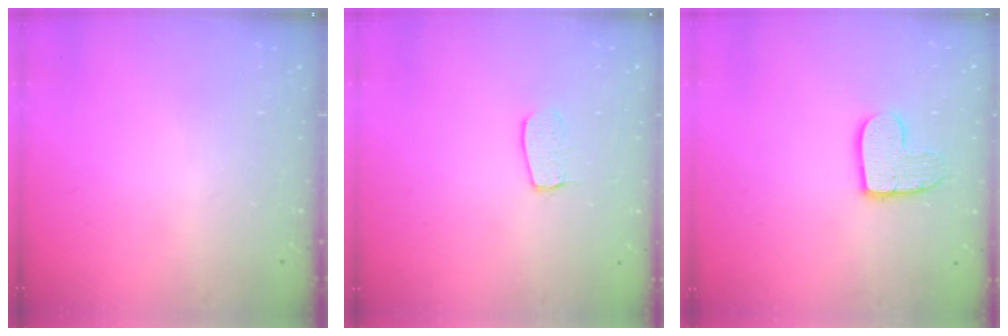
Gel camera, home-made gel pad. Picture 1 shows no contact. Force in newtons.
{"total": 6.6, "press": 6.6, "slide": 0.4}
{"total": 10.7, "press": 10.7, "slide": 1.0}